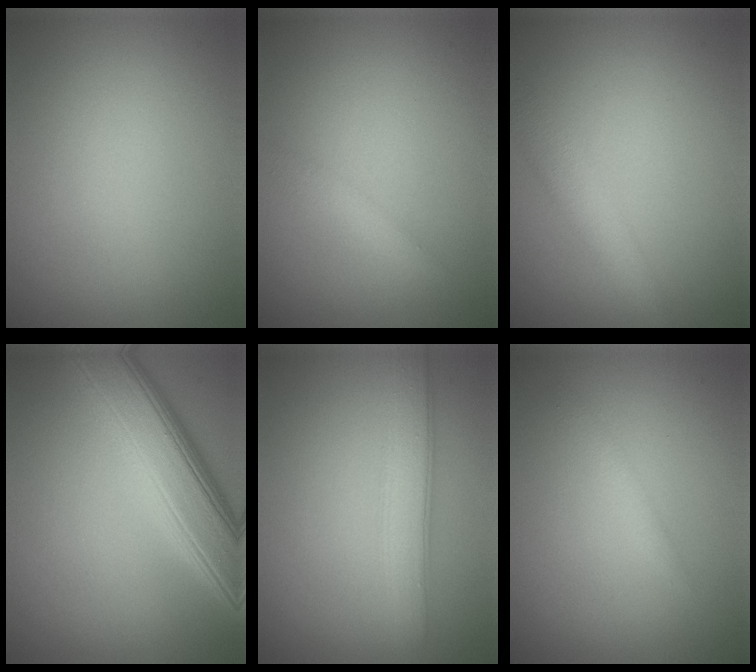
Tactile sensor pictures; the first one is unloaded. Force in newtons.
{"total": 1.3, "press": 1.3, "slide": 0.0}
{"total": 3.2, "press": 3.2, "slide": 0.1}
{"total": 8.8, "press": 8.8, "slide": 0.2}
{"total": 3.9, "press": 3.9, "slide": 0.1}
{"total": 1.1, "press": 1.1, "slide": 0.1}